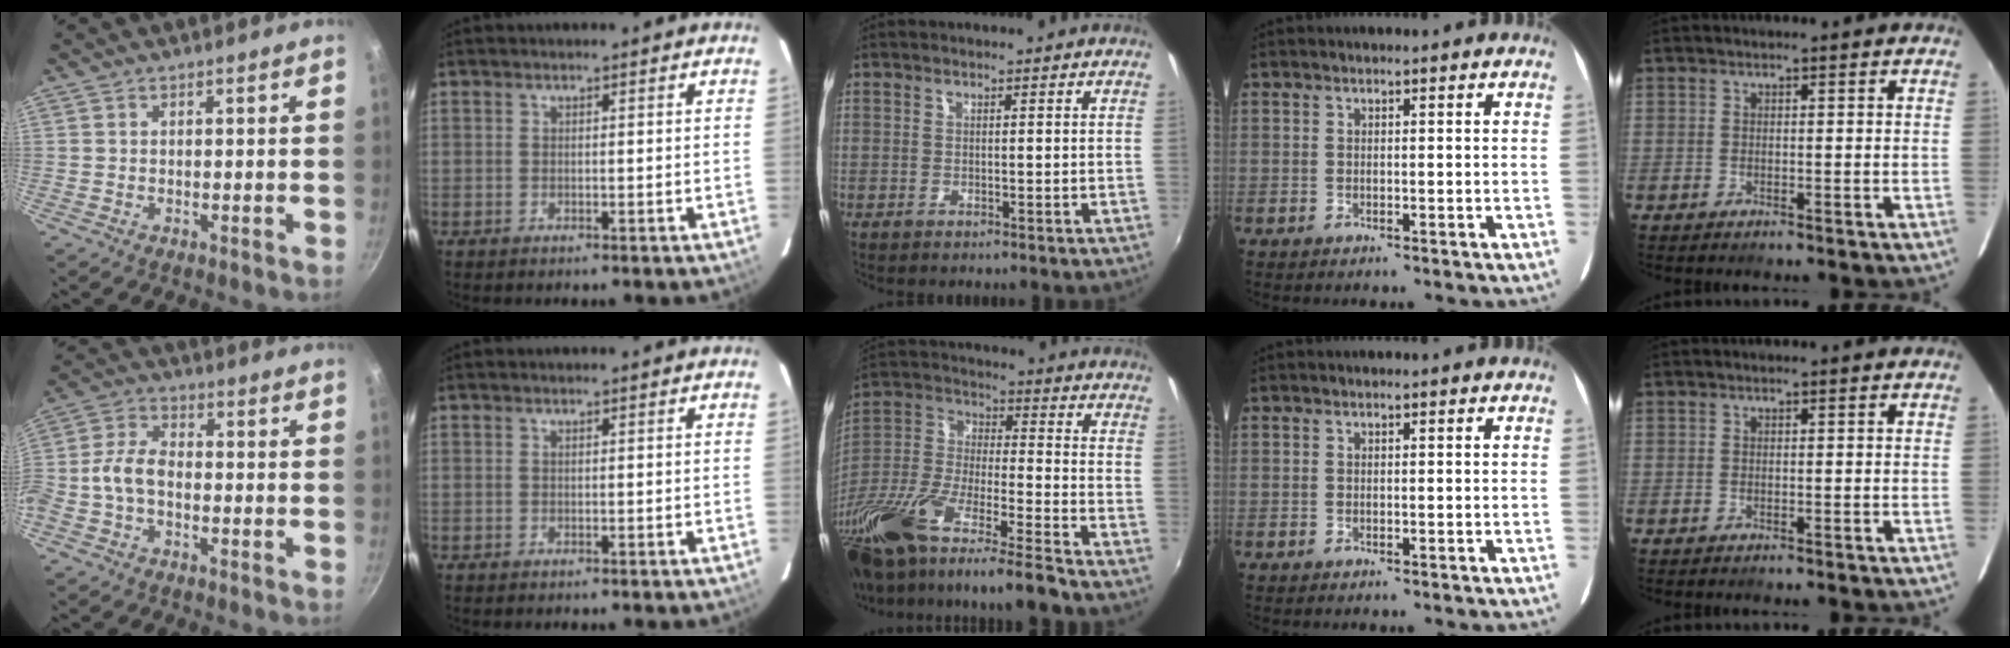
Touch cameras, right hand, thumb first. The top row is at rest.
{"thumb": {"total": 6.9, "force": [-2.1, 4.0, 5.2], "torque": [-0.110, 0.034, -0.053]}, "middle": {"total": 25.2, "force": [-18.7, 2.6, 16.6], "torque": [-0.310, -0.063, -0.340]}}